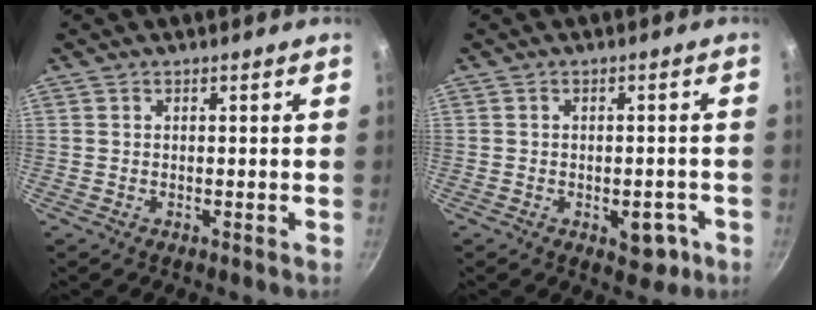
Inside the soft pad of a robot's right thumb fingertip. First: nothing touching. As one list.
[{"total": 5.3, "force": [-2.0, 3.1, 3.8], "torque": [-0.020, 0.017, -0.017]}]